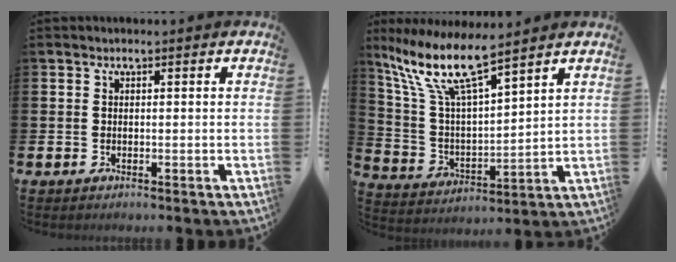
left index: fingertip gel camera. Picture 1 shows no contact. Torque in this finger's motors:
{"motor_torque": [1.02, -0.56, 0.35, 0.21]}